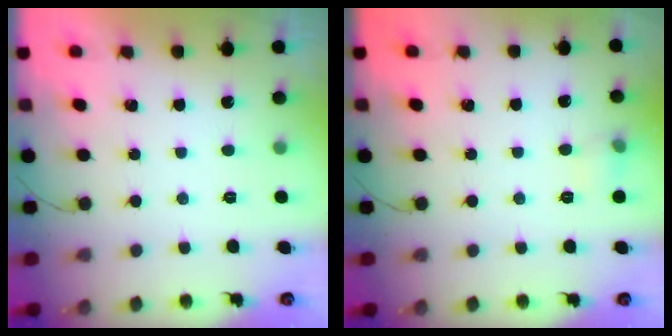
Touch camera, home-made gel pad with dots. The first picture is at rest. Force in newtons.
{"total": 4.8, "press": 4.6, "slide": 1.4}